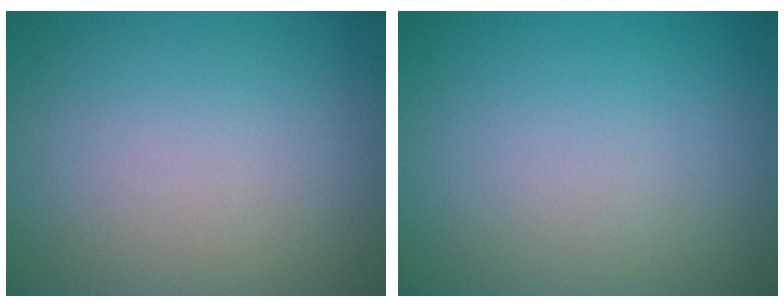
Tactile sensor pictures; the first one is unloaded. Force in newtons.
{"total": 0.0}